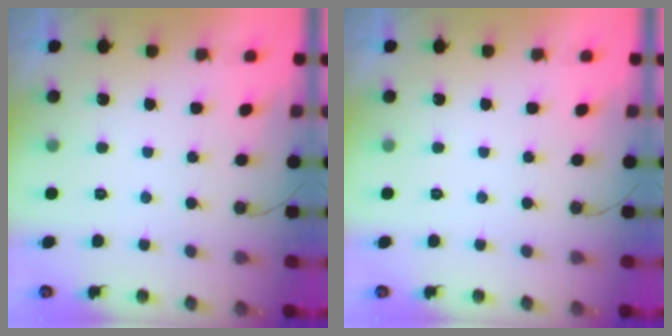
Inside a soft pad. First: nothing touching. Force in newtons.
{"total": 0.0}